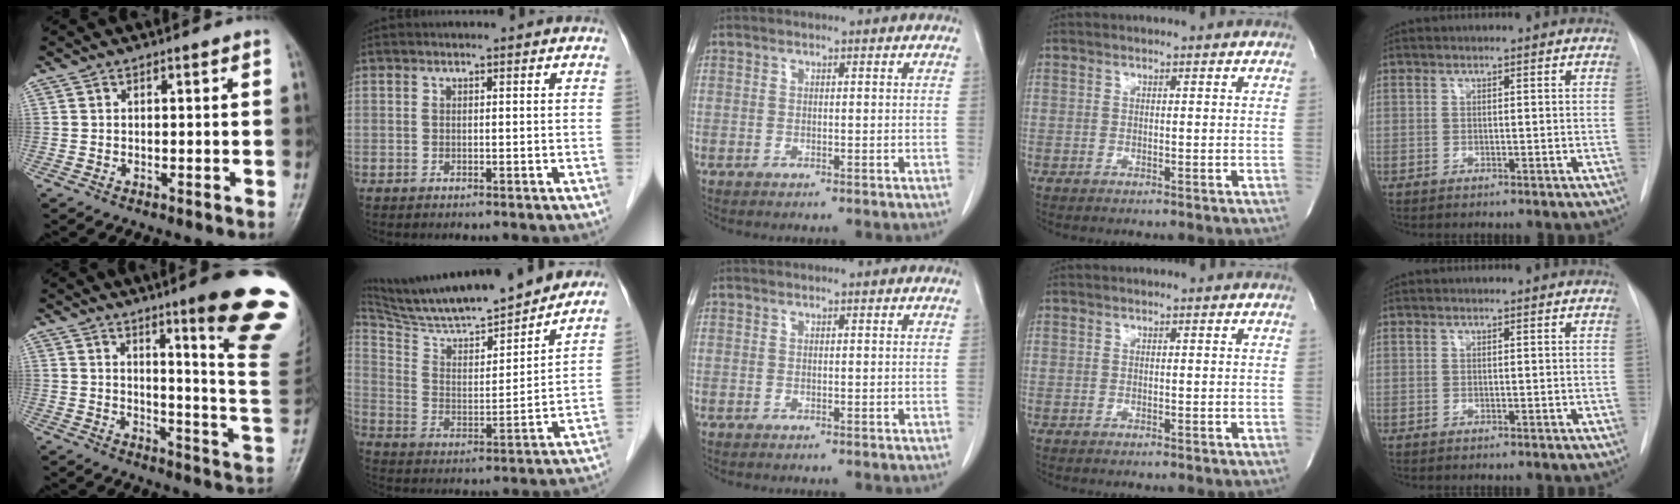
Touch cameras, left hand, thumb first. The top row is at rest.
{"thumb": {"total": 19.8, "force": [11.8, 1.4, 15.8], "torque": [-0.175, -0.077, 0.154]}, "index": {"total": 21.9, "force": [19.8, 2.0, 9.4], "torque": [-0.162, 0.003, 0.310]}}